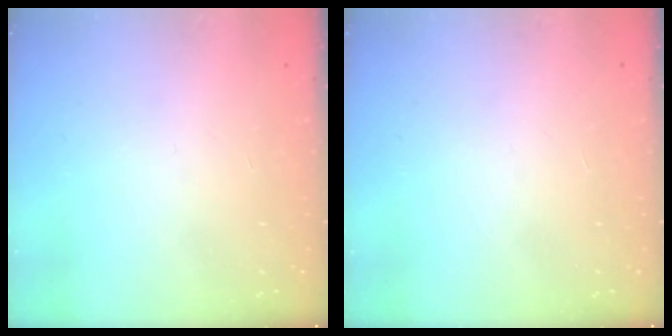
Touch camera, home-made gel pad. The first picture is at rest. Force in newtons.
{"total": 0.0}